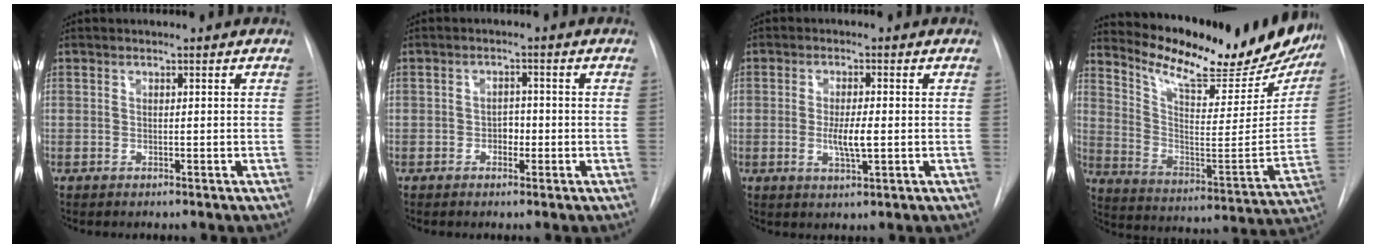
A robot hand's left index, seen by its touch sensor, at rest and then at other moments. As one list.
[{"total": 2.0, "force": [-0.6, 1.4, 1.3], "torque": [-0.015, 0.007, -0.009]}, {"total": 4.1, "force": [-0.4, 0.8, 4.0], "torque": [-0.078, -0.006, -0.005]}, {"total": 25.7, "force": [22.2, 5.2, 11.9], "torque": [-0.189, -0.068, 0.306]}]